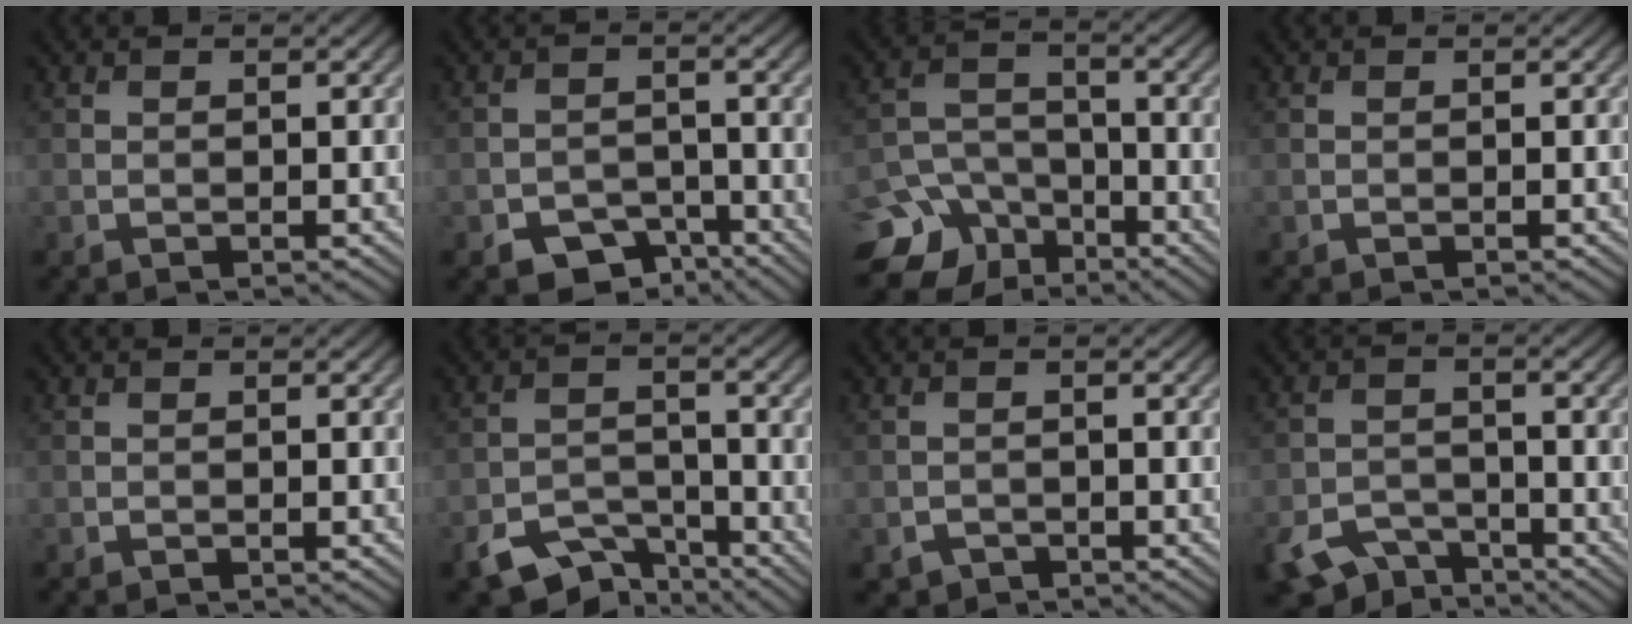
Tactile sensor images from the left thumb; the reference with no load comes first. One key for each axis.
{"total": 5.2, "fx": -3.6, "fy": 3.0, "fz": 2.2, "tx": -0.034, "ty": -0.006, "tz": -0.064}
{"total": 10.3, "fx": -6.8, "fy": 6.9, "fz": 3.5, "tx": -0.088, "ty": -0.016, "tz": -0.123}
{"total": 0.0}
{"total": 0.0}
{"total": 6.9, "fx": -5.2, "fy": 3.4, "fz": 3.1, "tx": -0.057, "ty": -0.011, "tz": -0.097}
{"total": 1.4, "fx": -1.1, "fy": 0.9, "fz": 0.2, "tx": -0.004, "ty": -0.001, "tz": -0.024}
{"total": 6.3, "fx": -4.6, "fy": 3.2, "fz": 2.9, "tx": -0.059, "ty": -0.010, "tz": -0.090}